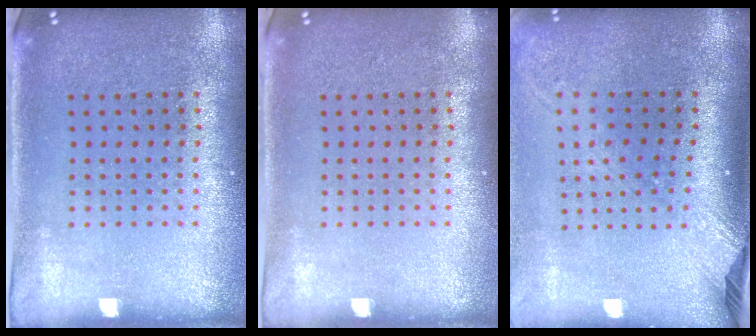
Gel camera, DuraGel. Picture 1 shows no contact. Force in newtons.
{"total": 0.0}
{"total": 2.4, "press": 1.8, "slide": 1.7}